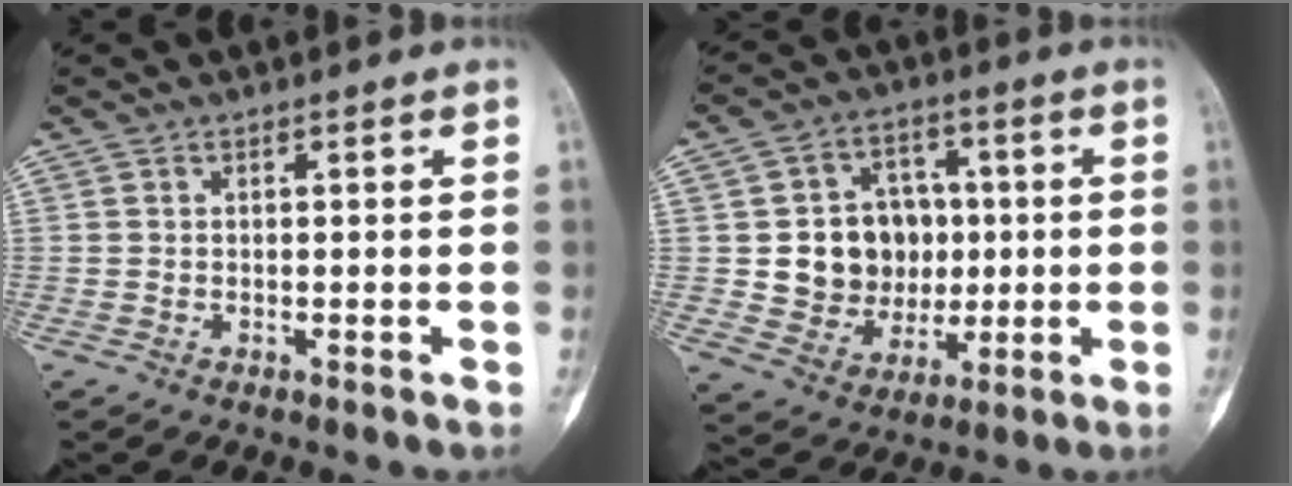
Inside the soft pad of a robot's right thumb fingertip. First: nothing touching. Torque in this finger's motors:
{"motor_torque": [1.24, 1.26, 0.42, -0.43, 0.11]}